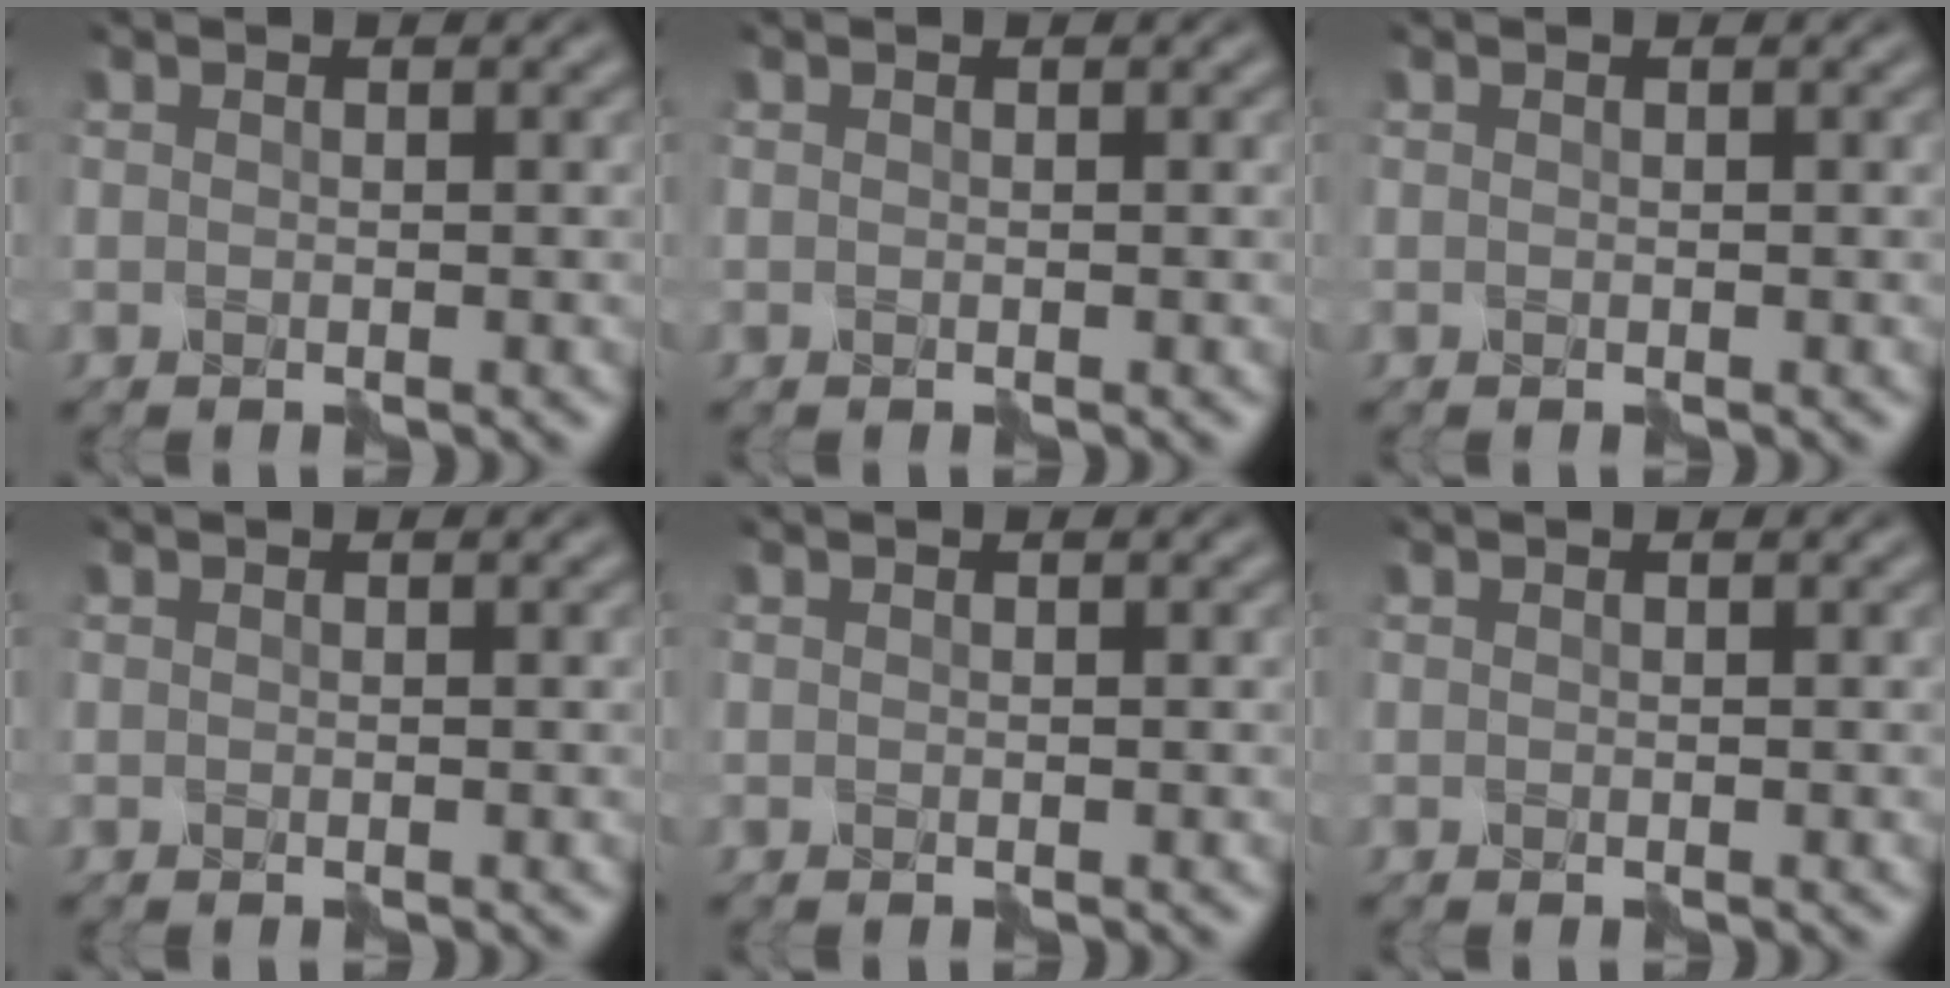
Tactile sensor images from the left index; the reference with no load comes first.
{"total": 0.0}
{"total": 0.0}
{"total": 0.0}
{"total": 0.0}
{"total": 0.0}